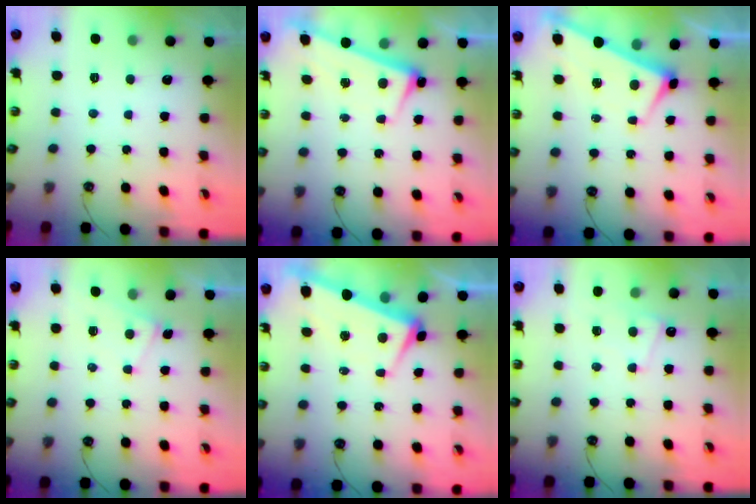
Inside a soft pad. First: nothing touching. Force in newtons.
{"total": 2.5, "press": 2.4, "slide": 0.6}
{"total": 1.0, "press": 0.9, "slide": 0.4}
{"total": 1.8, "press": 1.8, "slide": 0.3}
{"total": 2.0, "press": 1.8, "slide": 1.0}
{"total": 1.6, "press": 1.5, "slide": 0.4}